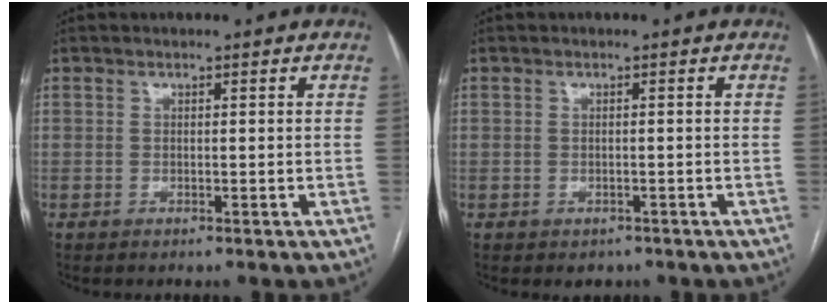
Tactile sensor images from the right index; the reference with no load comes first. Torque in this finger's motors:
{"motor_torque": [-0.53, 0.46, -0.29, -0.09]}